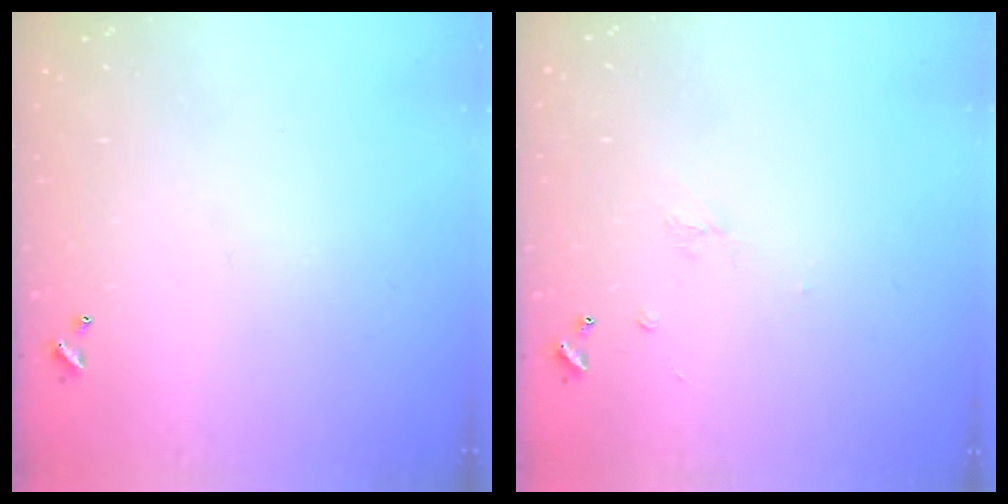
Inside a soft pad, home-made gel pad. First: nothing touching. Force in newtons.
{"total": 1.2, "press": 1.1, "slide": 0.6}